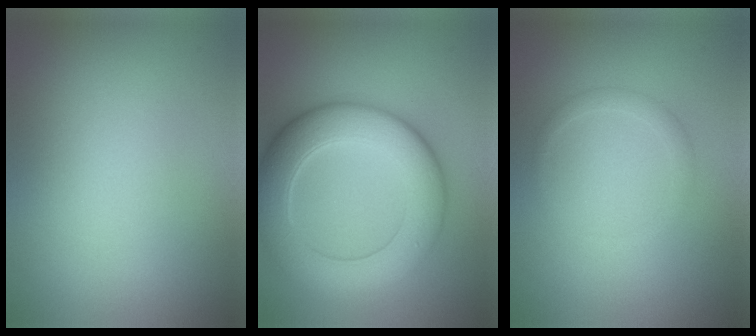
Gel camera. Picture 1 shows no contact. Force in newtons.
{"total": 8.7, "press": 8.7, "slide": 0.7}
{"total": 1.3, "press": 1.3, "slide": 0.0}